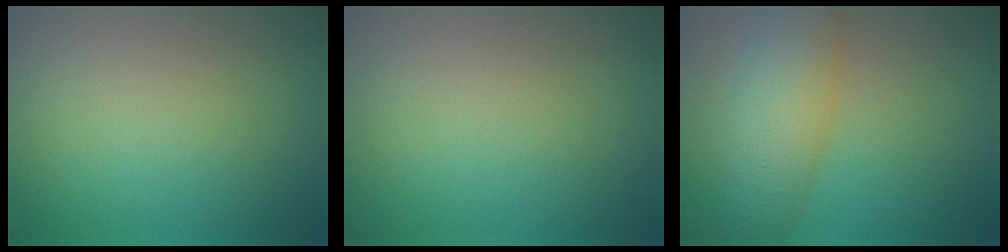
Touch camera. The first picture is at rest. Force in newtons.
{"total": 0.0}
{"total": 7.8, "press": 7.8, "slide": 0.3}